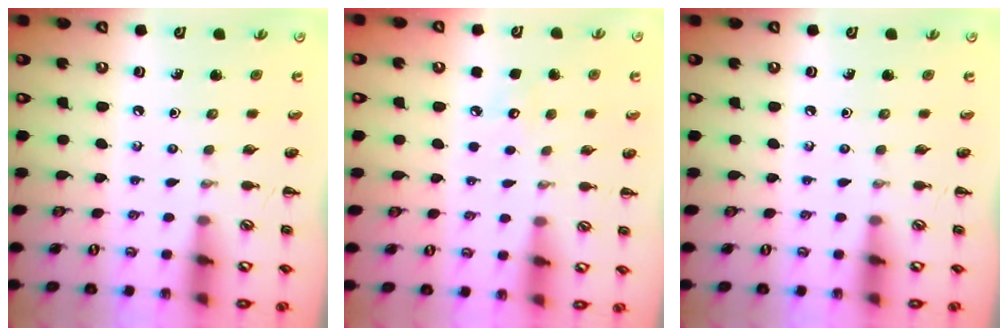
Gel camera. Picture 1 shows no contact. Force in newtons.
{"total": 4.5, "press": 4.3, "slide": 1.3}
{"total": 0.0}